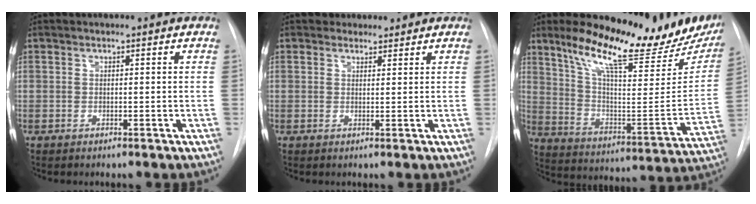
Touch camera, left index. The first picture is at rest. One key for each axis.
{"total": 1.9, "fx": 1.5, "fy": 1.1, "fz": -0.2, "tx": 0.004, "ty": 0.007, "tz": 0.019}
{"total": 24.4, "fx": 18.9, "fy": 5.6, "fz": 14.4, "tx": -0.218, "ty": -0.028, "tz": 0.269}